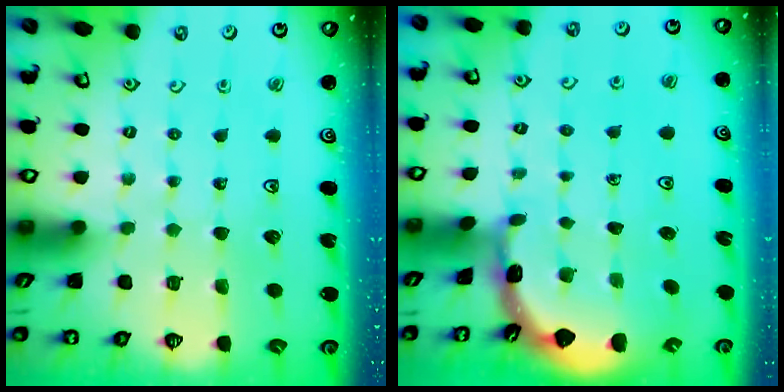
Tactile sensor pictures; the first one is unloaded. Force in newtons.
{"total": 1.8, "press": 1.8, "slide": 0.1}